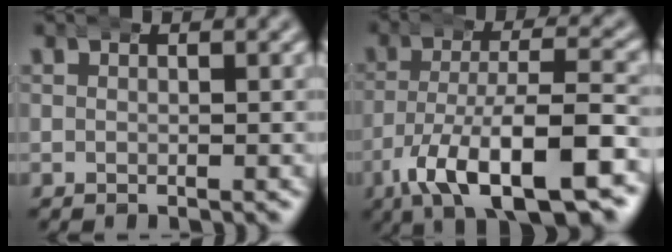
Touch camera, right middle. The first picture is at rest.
{"total": 11.1, "force": [-5.1, 5.3, 8.4], "torque": [-0.154, -0.034, -0.060]}